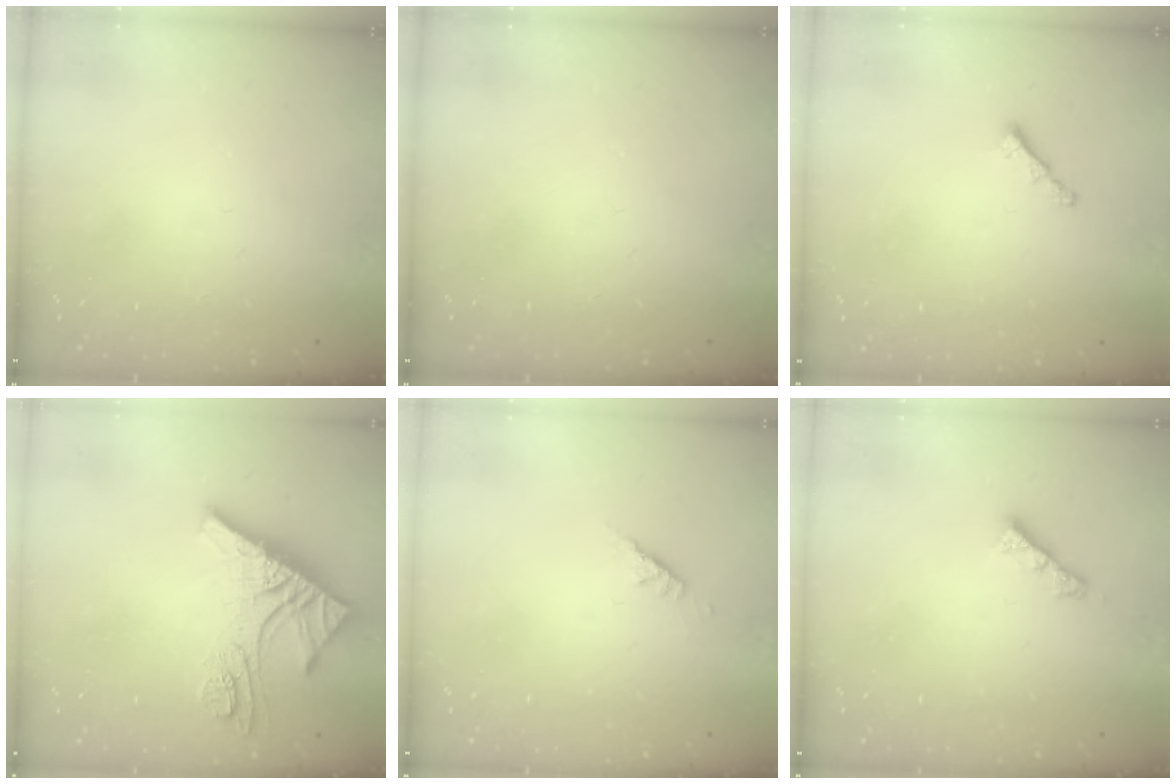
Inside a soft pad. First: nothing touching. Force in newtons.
{"total": 0.0}
{"total": 1.6, "press": 1.5, "slide": 0.5}
{"total": 13.5, "press": 13.4, "slide": 1.3}
{"total": 2.5, "press": 2.4, "slide": 0.7}
{"total": 3.4, "press": 3.3, "slide": 0.4}